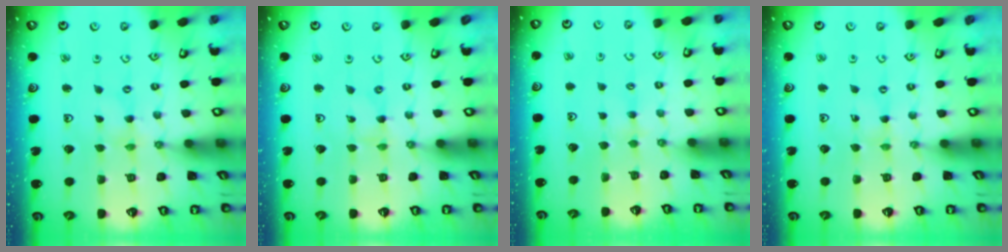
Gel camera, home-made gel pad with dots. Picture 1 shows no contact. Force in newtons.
{"total": 0.0}
{"total": 2.8, "press": 2.8, "slide": 0.3}
{"total": 0.0}